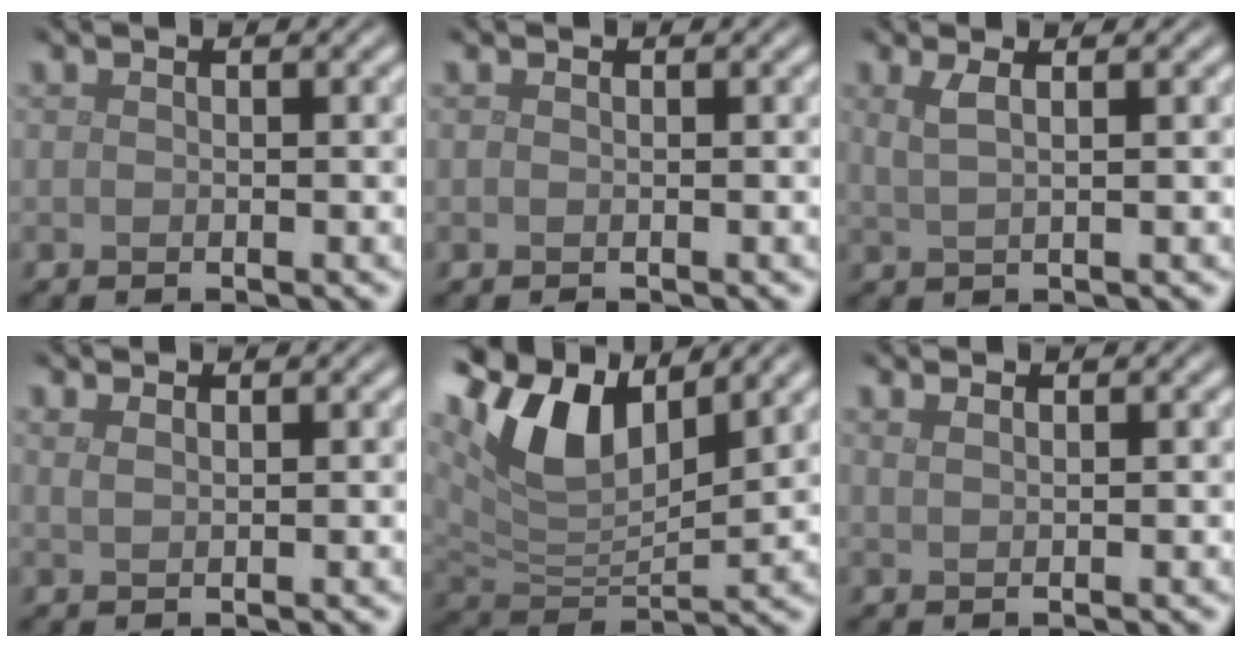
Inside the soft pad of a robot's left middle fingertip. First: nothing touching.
{"total": 0.0}
{"total": 2.1, "force": [0.9, 0.7, 1.8], "torque": [-0.026, 0.002, 0.014]}
{"total": 1.1, "force": [0.9, 0.3, 0.5], "torque": [-0.012, -0.002, 0.016]}
{"total": 9.0, "force": [4.4, 4.4, 6.5], "torque": [-0.134, 0.008, 0.078]}
{"total": 1.3, "force": [1.0, 0.5, 0.7], "torque": [-0.005, -0.002, 0.007]}